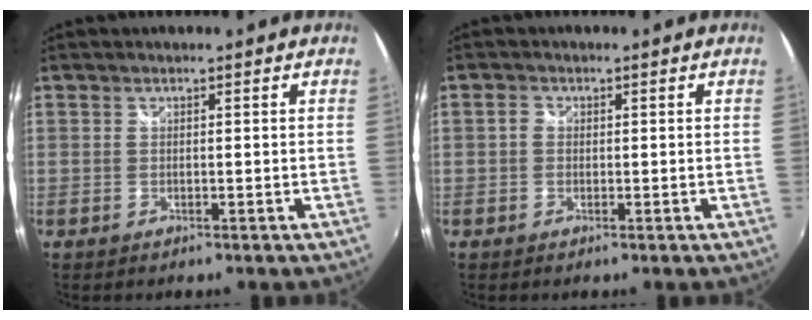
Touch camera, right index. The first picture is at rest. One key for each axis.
{"total": 1.3, "fx": -0.4, "fy": 1.2, "fz": 0.5, "tx": -0.007, "ty": 0.003, "tz": -0.012}